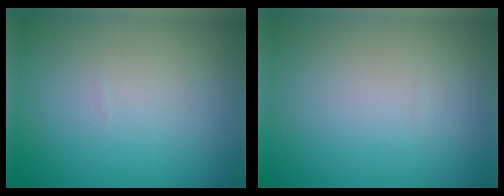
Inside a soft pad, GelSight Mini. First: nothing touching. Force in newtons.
{"total": 0.0}